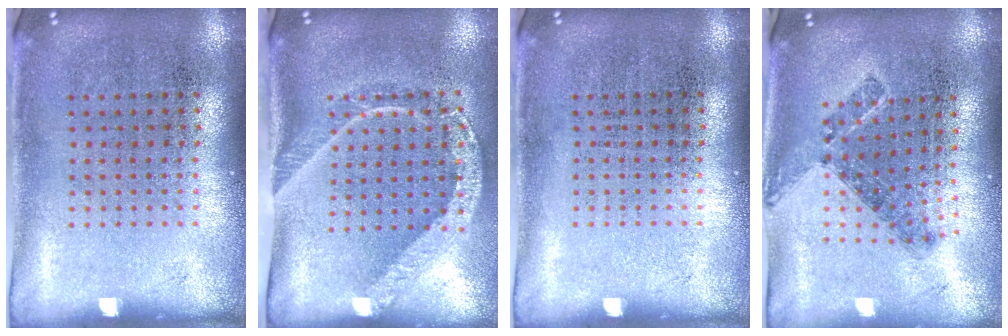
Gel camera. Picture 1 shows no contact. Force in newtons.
{"total": 2.0, "press": 1.4, "slide": 1.4}
{"total": 0.0}
{"total": 0.7, "press": 0.7, "slide": 0.2}